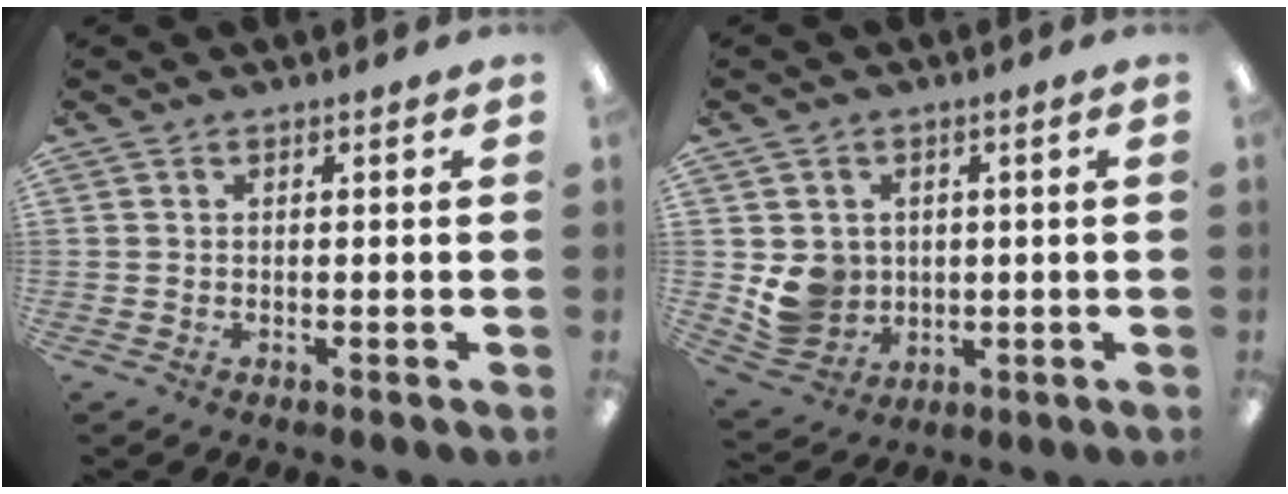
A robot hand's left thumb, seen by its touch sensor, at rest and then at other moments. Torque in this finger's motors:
{"motor_torque": [-0.07, 0.26, 0.17, -0.16, 0.02]}